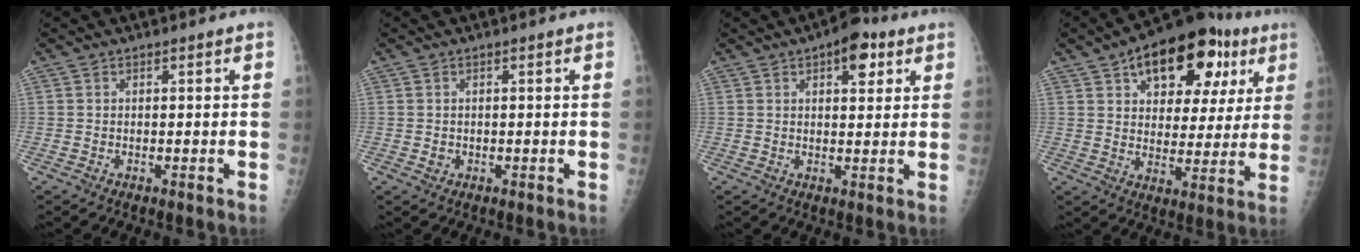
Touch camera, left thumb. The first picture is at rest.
{"total": 0.9, "force": [0.0, 0.9, 0.3], "torque": [-0.003, 0.000, 0.003]}
{"total": 7.0, "force": [3.5, 3.4, 5.0], "torque": [-0.043, -0.009, 0.041]}
{"total": 20.6, "force": [10.0, 11.2, 14.1], "torque": [-0.157, -0.002, 0.143]}